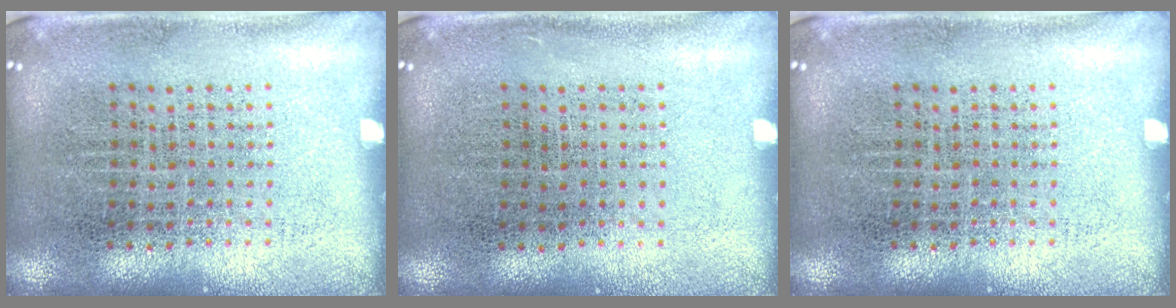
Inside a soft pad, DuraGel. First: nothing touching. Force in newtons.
{"total": 0.0}
{"total": 0.0}